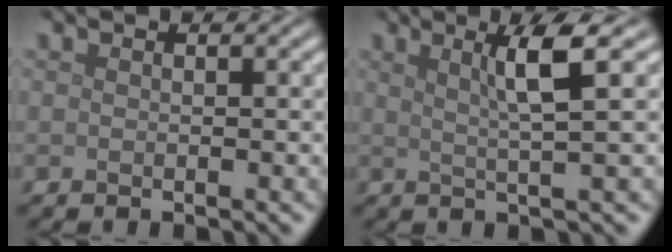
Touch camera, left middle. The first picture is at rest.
{"total": 3.8, "force": [1.2, 0.3, 3.6], "torque": [-0.058, 0.006, 0.021]}